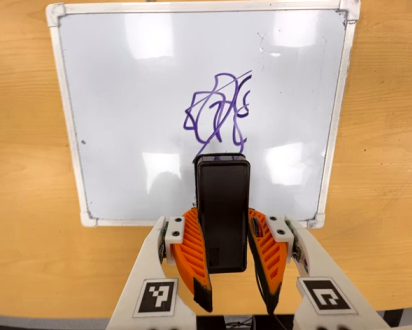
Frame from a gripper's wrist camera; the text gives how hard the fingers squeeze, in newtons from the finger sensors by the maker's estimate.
{"total": 9.5, "left": 8.2, "right": 10.7}